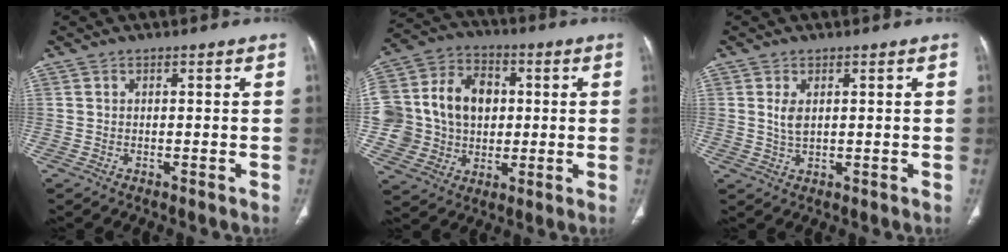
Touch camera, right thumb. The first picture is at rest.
{"total": 19.0, "force": [1.7, 15.8, 10.5], "torque": [-0.183, 0.035, 0.044]}
{"total": 2.9, "force": [0.8, 1.5, 2.3], "torque": [-0.048, -0.004, 0.021]}